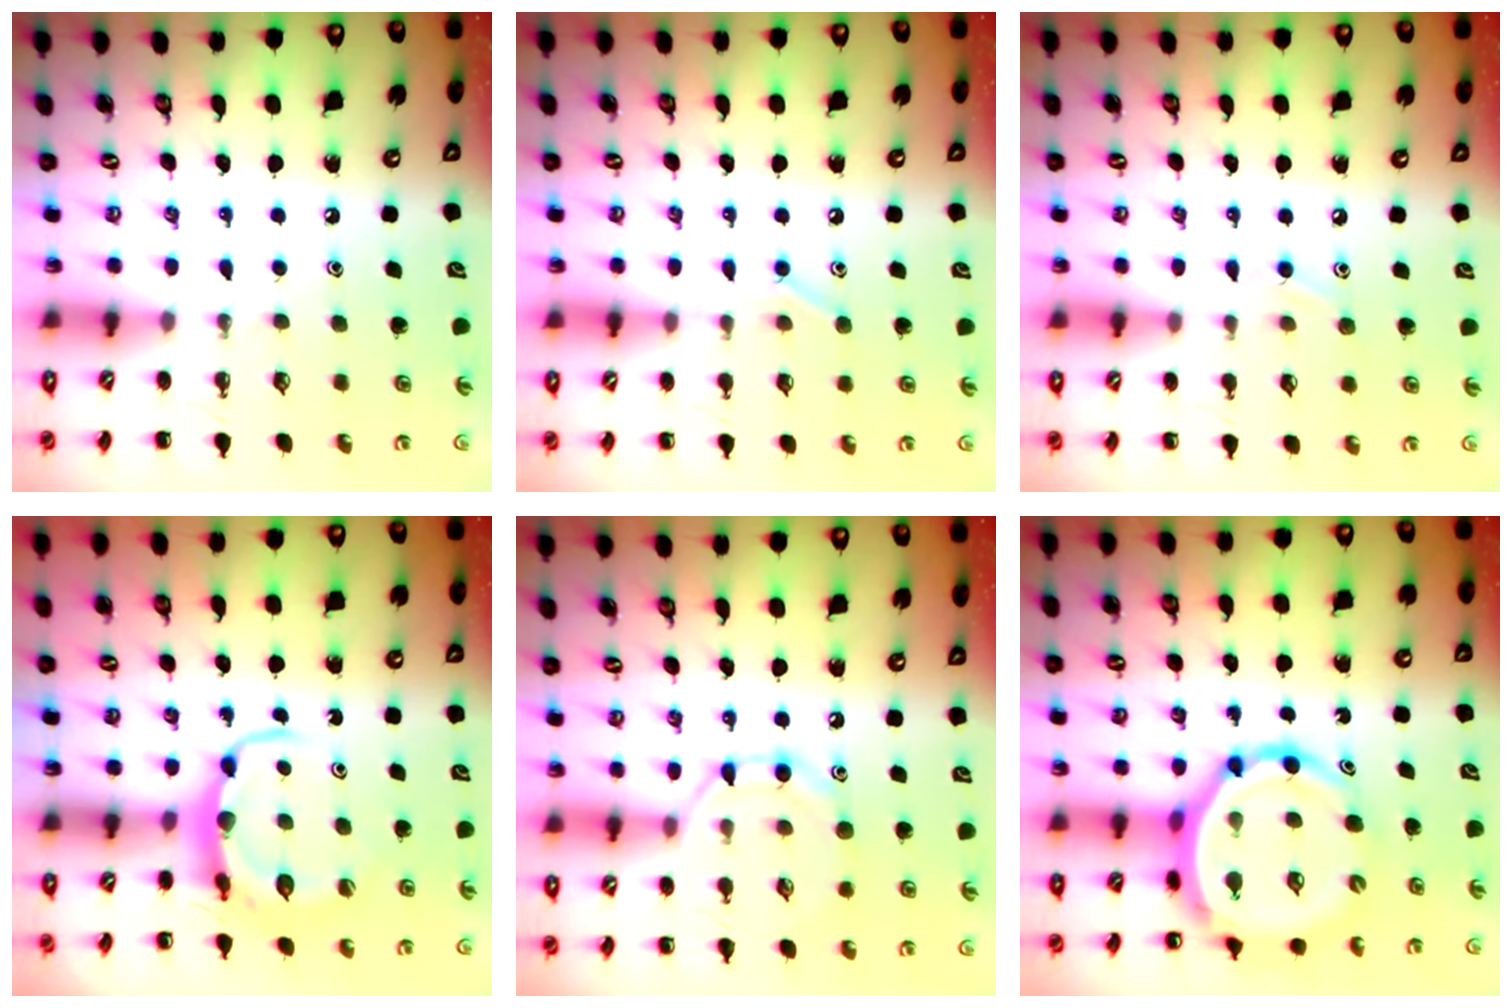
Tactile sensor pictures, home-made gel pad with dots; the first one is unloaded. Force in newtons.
{"total": 7.8, "press": 7.6, "slide": 1.7}
{"total": 6.1, "press": 5.7, "slide": 2.0}
{"total": 6.2, "press": 6.0, "slide": 1.2}
{"total": 9.1, "press": 9.0, "slide": 1.0}
{"total": 12.2, "press": 11.6, "slide": 3.7}